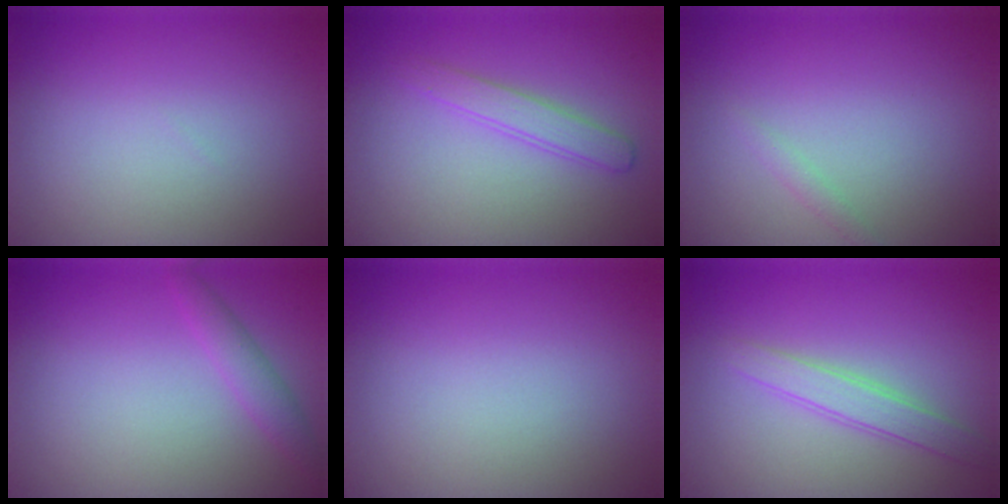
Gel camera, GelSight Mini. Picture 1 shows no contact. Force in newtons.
{"total": 1.9, "press": 1.9, "slide": 0.1}
{"total": 0.8, "press": 0.8, "slide": 0.0}
{"total": 1.8, "press": 1.8, "slide": 0.1}
{"total": 0.0}
{"total": 2.3, "press": 2.3, "slide": 0.1}